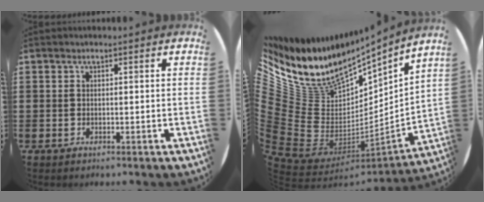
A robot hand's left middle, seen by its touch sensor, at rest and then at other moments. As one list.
[{"total": 11.1, "force": [6.6, 8.1, 3.8], "torque": [-0.141, -0.065, 0.122]}]